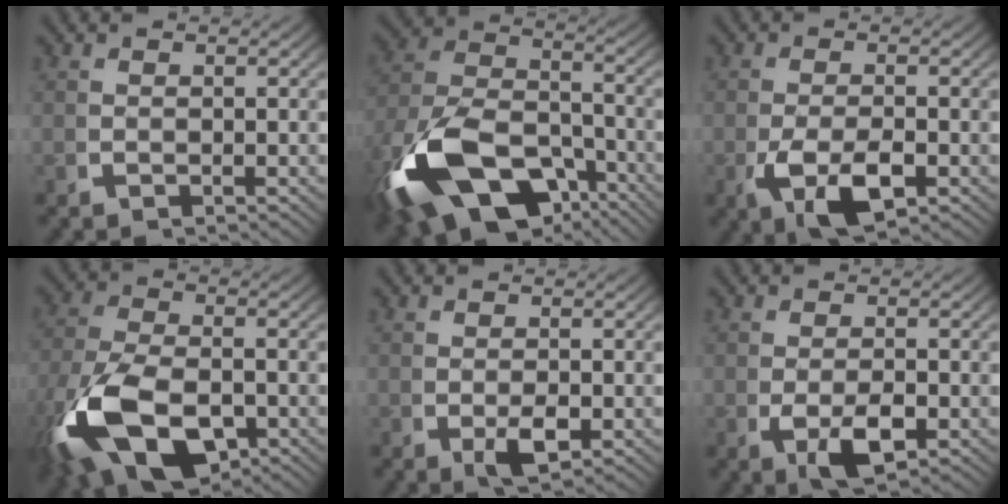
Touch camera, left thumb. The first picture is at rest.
{"total": 15.2, "force": [-5.2, 10.2, 10.0], "torque": [-0.239, -0.064, -0.065]}
{"total": 5.2, "force": [-0.8, 2.7, 4.4], "torque": [-0.101, -0.015, -0.004]}
{"total": 11.6, "force": [-2.8, 7.1, 8.7], "torque": [-0.222, -0.044, -0.026]}
{"total": 2.4, "force": [0.5, 1.1, 2.0], "torque": [-0.039, -0.003, 0.010]}
{"total": 4.0, "force": [-0.1, 2.2, 3.4], "torque": [-0.075, -0.010, 0.006]}